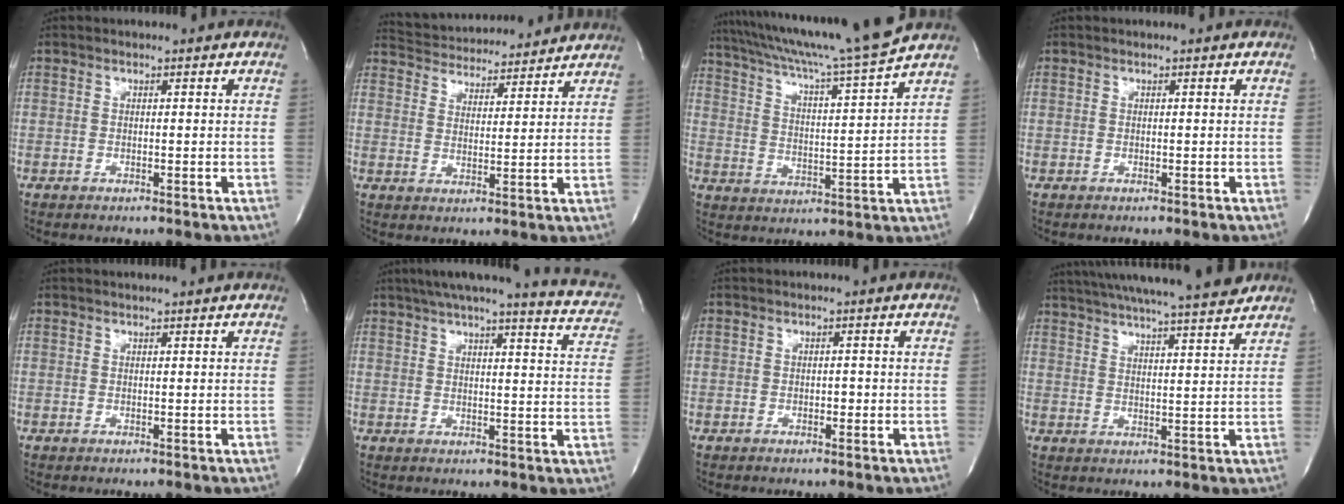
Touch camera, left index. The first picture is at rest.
{"total": 14.8, "force": [14.1, 2.7, 3.4], "torque": [-0.059, 0.026, 0.206]}
{"total": 18.3, "force": [16.0, -2.1, 8.6], "torque": [-0.154, -0.024, 0.243]}
{"total": 0.0}
{"total": 1.9, "force": [1.8, -0.4, 0.6], "torque": [-0.010, 0.005, 0.023]}
{"total": 17.1, "force": [13.9, 2.1, 9.7], "torque": [-0.127, -0.002, 0.154]}
{"total": 0.8, "force": [-0.4, 0.4, 0.5], "torque": [-0.007, -0.002, -0.007]}
{"total": 19.4, "force": [17.3, 0.2, 8.8], "torque": [-0.154, -0.001, 0.244]}